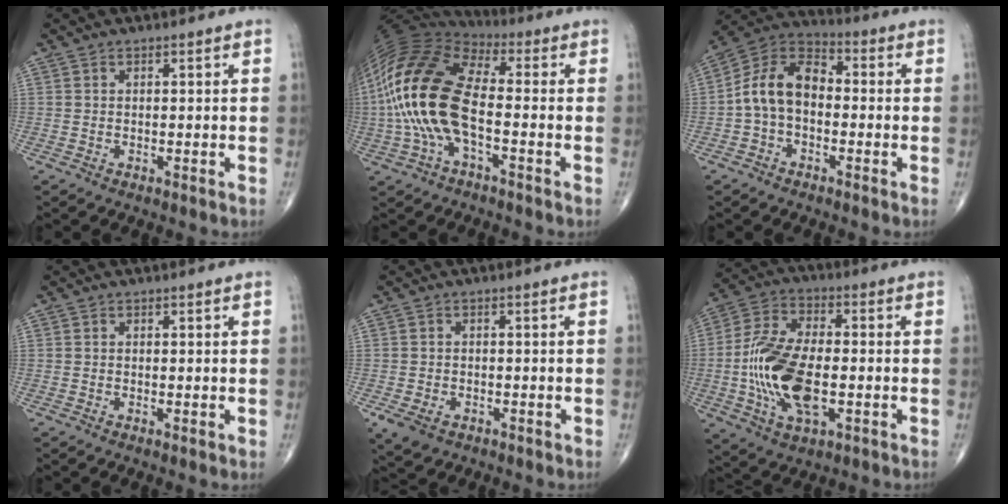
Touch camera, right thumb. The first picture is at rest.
{"total": 19.3, "force": [-2.5, 9.0, 16.9], "torque": [-0.365, 0.030, -0.055]}
{"total": 11.0, "force": [-1.3, 7.3, 8.1], "torque": [-0.136, 0.037, -0.040]}
{"total": 0.6, "force": [-0.1, 0.2, 0.6], "torque": [-0.014, -0.003, -0.004]}
{"total": 4.4, "force": [-2.1, 3.1, 2.4], "torque": [-0.048, 0.001, -0.029]}
{"total": 16.8, "force": [-2.6, 8.3, 14.4], "torque": [-0.291, 0.010, -0.048]}